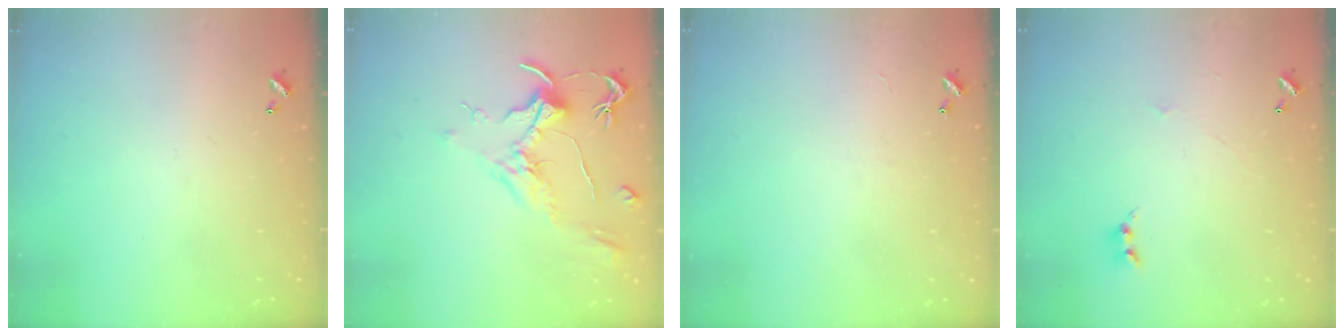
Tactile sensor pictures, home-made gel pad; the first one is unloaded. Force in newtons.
{"total": 2.1, "press": 2.0, "slide": 0.8}
{"total": 2.4, "press": 2.4, "slide": 0.3}
{"total": 2.1, "press": 2.0, "slide": 0.5}